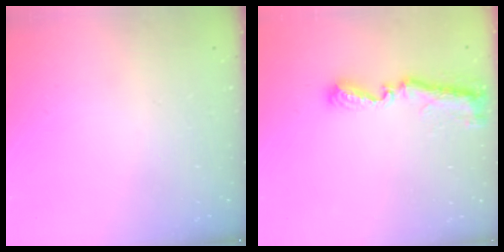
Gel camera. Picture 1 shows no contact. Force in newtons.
{"total": 8.8, "press": 8.8, "slide": 0.7}